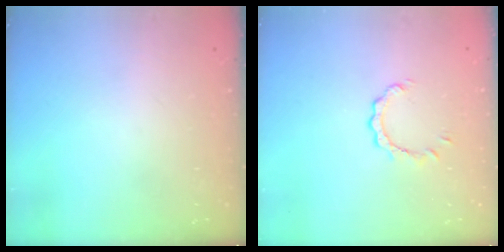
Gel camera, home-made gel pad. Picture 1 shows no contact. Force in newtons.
{"total": 3.6, "press": 3.6, "slide": 0.5}